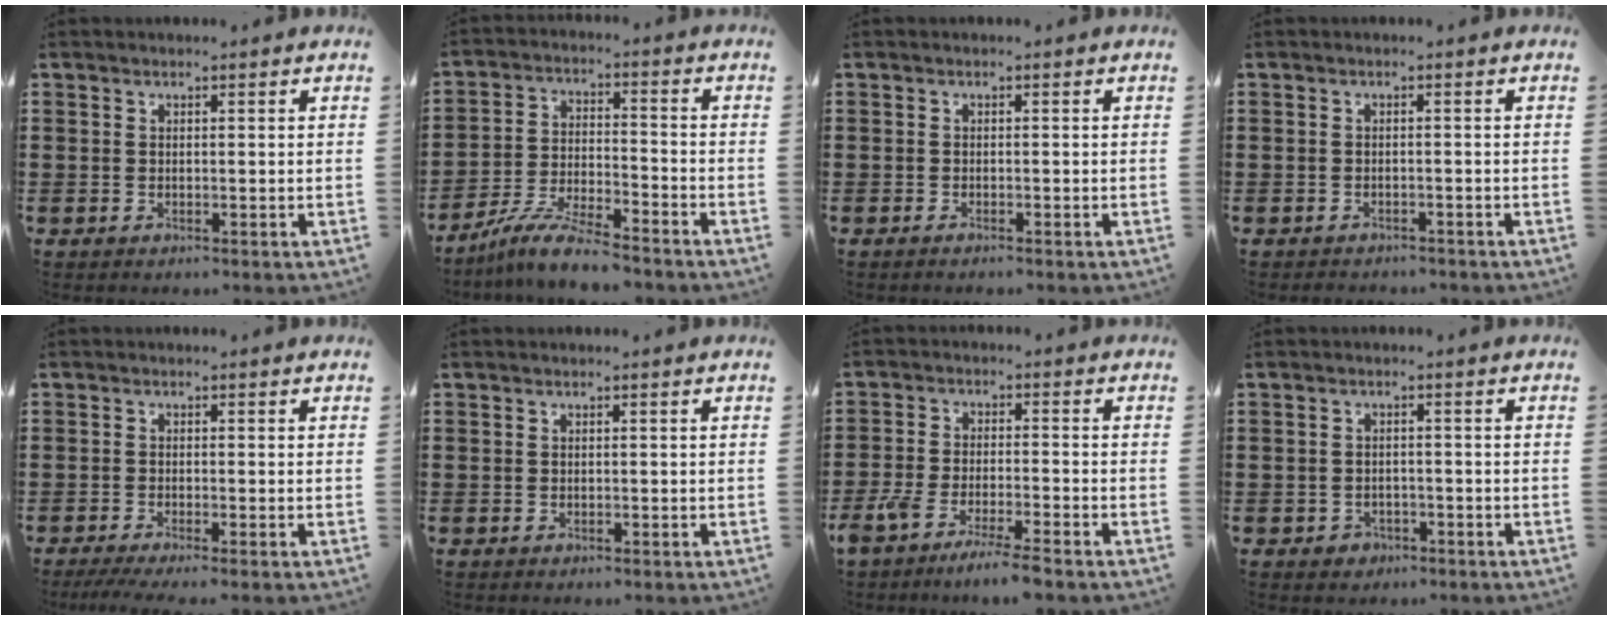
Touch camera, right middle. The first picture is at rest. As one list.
[{"total": 7.9, "force": [-7.1, 0.6, 3.4], "torque": [-0.073, 0.001, -0.138]}, {"total": 0.6, "force": [-0.5, 0.1, 0.2], "torque": [-0.006, -0.002, -0.010]}, {"total": 1.0, "force": [-1.0, 0.2, -0.1], "torque": [-0.002, 0.002, -0.023]}, {"total": 1.6, "force": [-1.1, 0.0, 1.1], "torque": [-0.025, -0.003, -0.025]}, {"total": 0.0}, {"total": 5.3, "force": [-4.5, 0.1, 2.7], "torque": [-0.065, -0.016, -0.088]}, {"total": 1.5, "force": [-1.1, 1.0, 0.2], "torque": [-0.009, 0.000, -0.026]}]